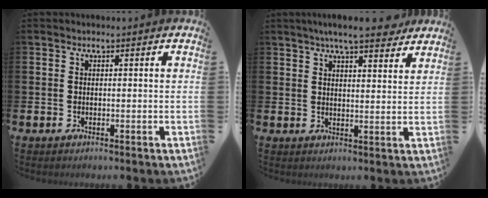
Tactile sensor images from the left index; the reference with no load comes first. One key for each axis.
{"total": 6.5, "fx": 5.9, "fy": 0.7, "fz": 2.7, "tx": -0.049, "ty": -0.021, "tz": 0.103}